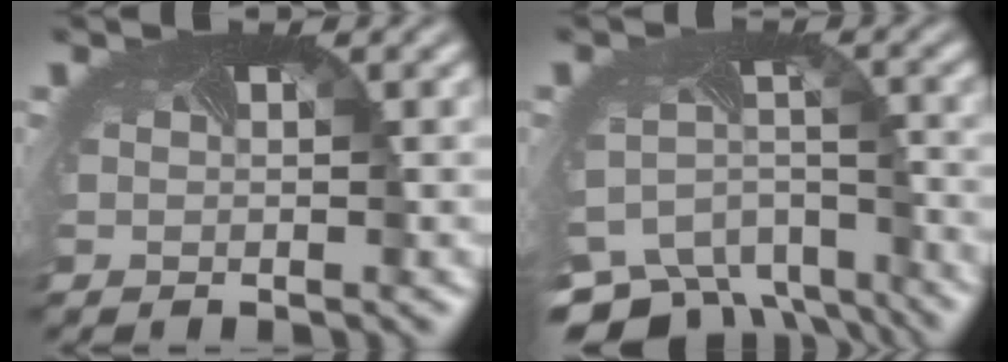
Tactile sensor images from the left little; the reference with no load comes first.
{"total": 11.0, "force": [-9.3, 4.7, 3.5], "torque": [-0.068, -0.022, -0.132]}